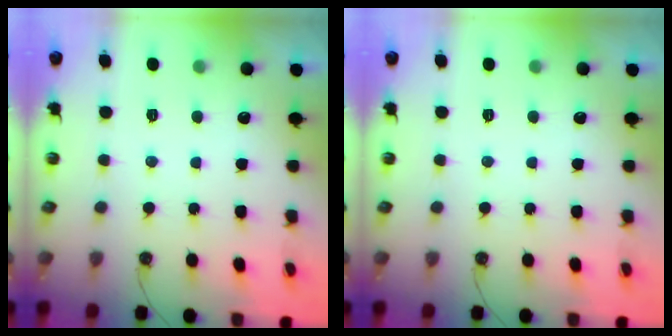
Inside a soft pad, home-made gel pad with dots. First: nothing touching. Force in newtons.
{"total": 0.0}